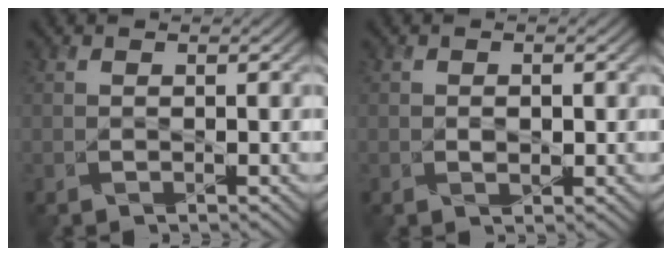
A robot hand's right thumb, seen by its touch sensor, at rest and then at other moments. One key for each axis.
{"total": 1.3, "fx": 0.0, "fy": 0.8, "fz": 1.0, "tx": -0.014, "ty": -0.004, "tz": 0.000}